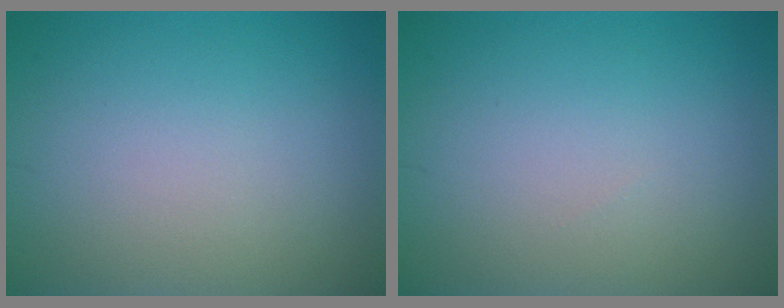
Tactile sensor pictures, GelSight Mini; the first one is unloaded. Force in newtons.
{"total": 0.0}